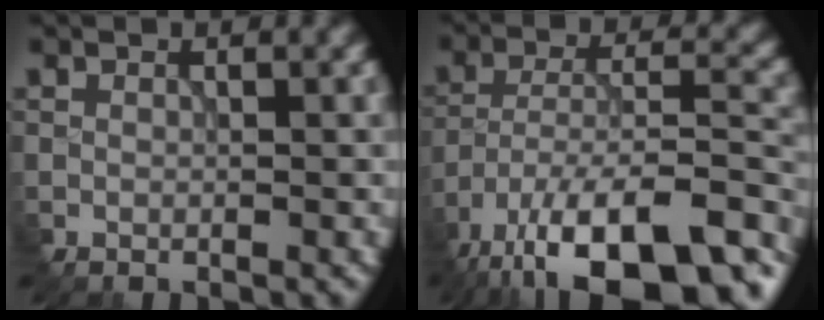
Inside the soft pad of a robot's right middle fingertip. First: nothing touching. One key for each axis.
{"total": 16.0, "fx": -11.5, "fy": 5.6, "fz": 9.7, "tx": -0.184, "ty": -0.018, "tz": -0.165}